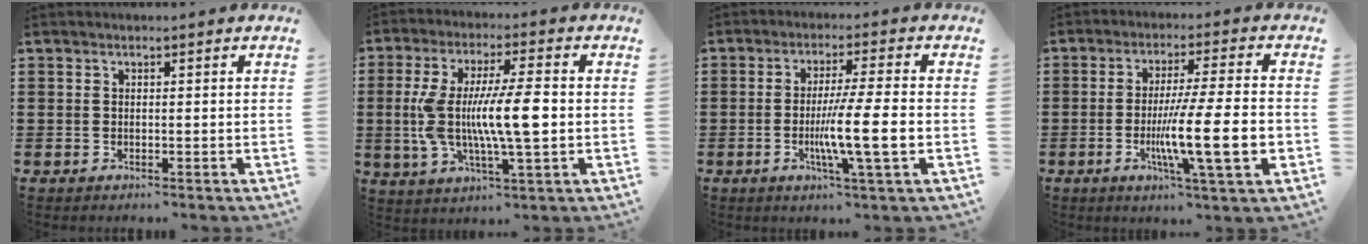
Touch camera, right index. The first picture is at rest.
{"total": 11.7, "force": [-0.6, 2.7, 11.3], "torque": [-0.224, -0.007, -0.015]}
{"total": 9.5, "force": [-1.9, 0.0, 9.3], "torque": [-0.169, -0.018, -0.037]}
{"total": 13.7, "force": [-3.1, 1.4, 13.2], "torque": [-0.237, -0.021, -0.060]}